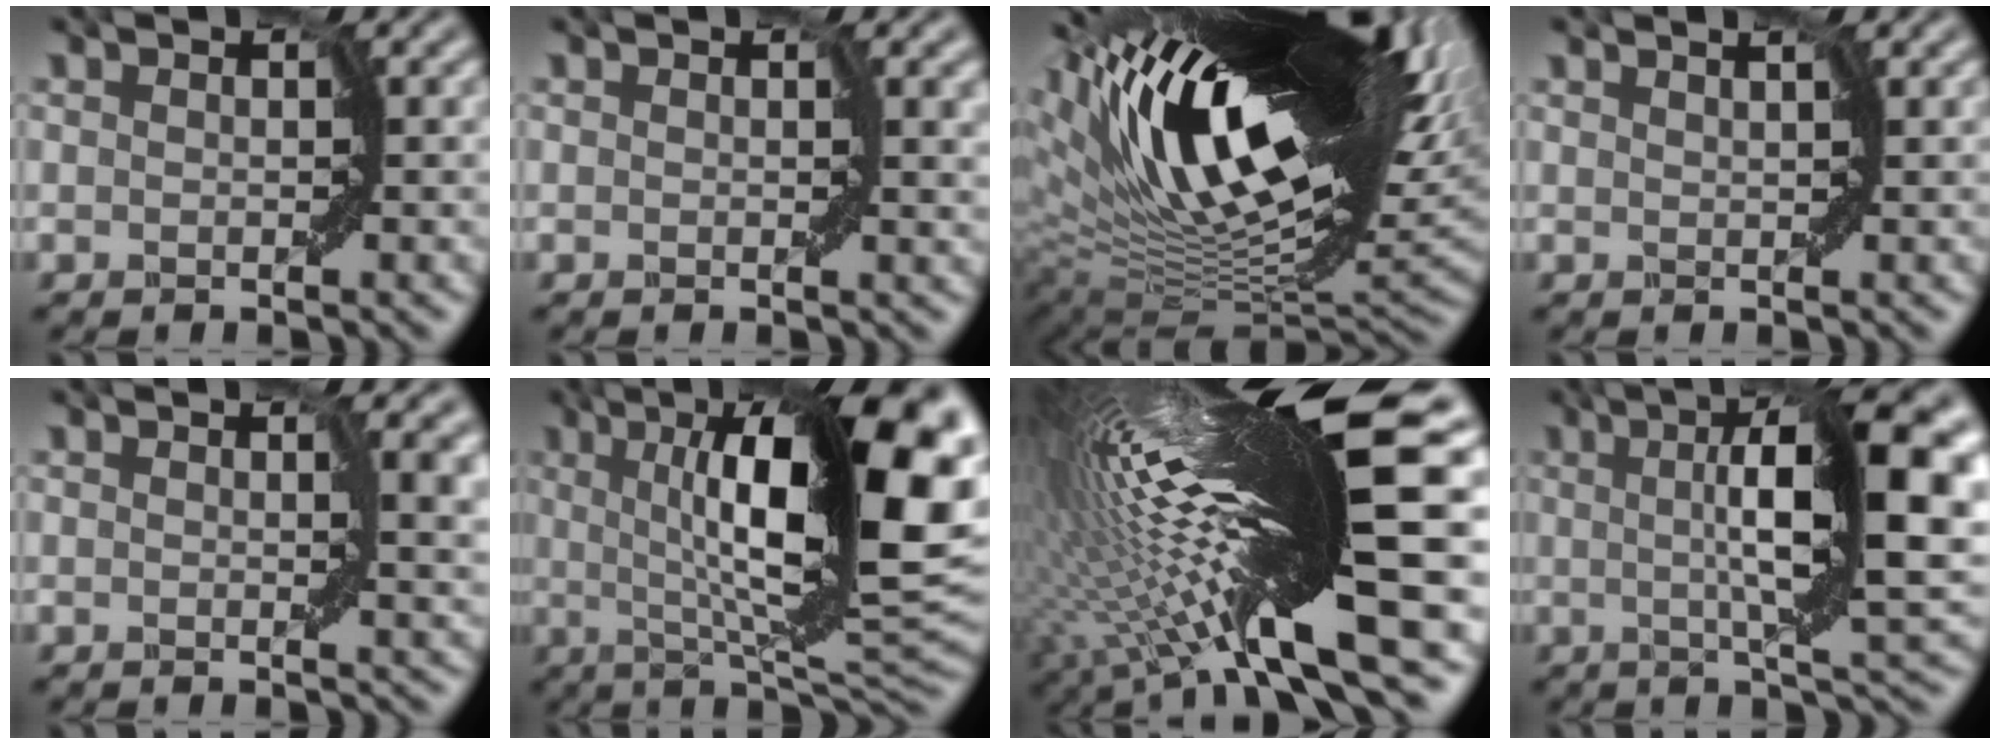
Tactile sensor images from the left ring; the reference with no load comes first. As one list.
[{"total": 1.5, "force": [0.4, 0.7, 1.3], "torque": [-0.019, -0.004, 0.003]}, {"total": 19.4, "force": [6.6, 6.3, 17.2], "torque": [-0.285, 0.019, 0.112]}, {"total": 0.8, "force": [0.7, -0.3, 0.4], "torque": [-0.006, -0.002, 0.009]}, {"total": 3.2, "force": [0.5, 1.3, 2.9], "torque": [-0.042, -0.006, 0.003]}, {"total": 15.4, "force": [3.3, 3.2, 14.8], "torque": [-0.193, 0.004, 0.050]}, {"total": 18.8, "force": [2.1, 2.8, 18.5], "torque": [-0.305, 0.001, 0.036]}, {"total": 12.0, "force": [1.7, 2.2, 11.6], "torque": [-0.160, 0.012, 0.024]}]